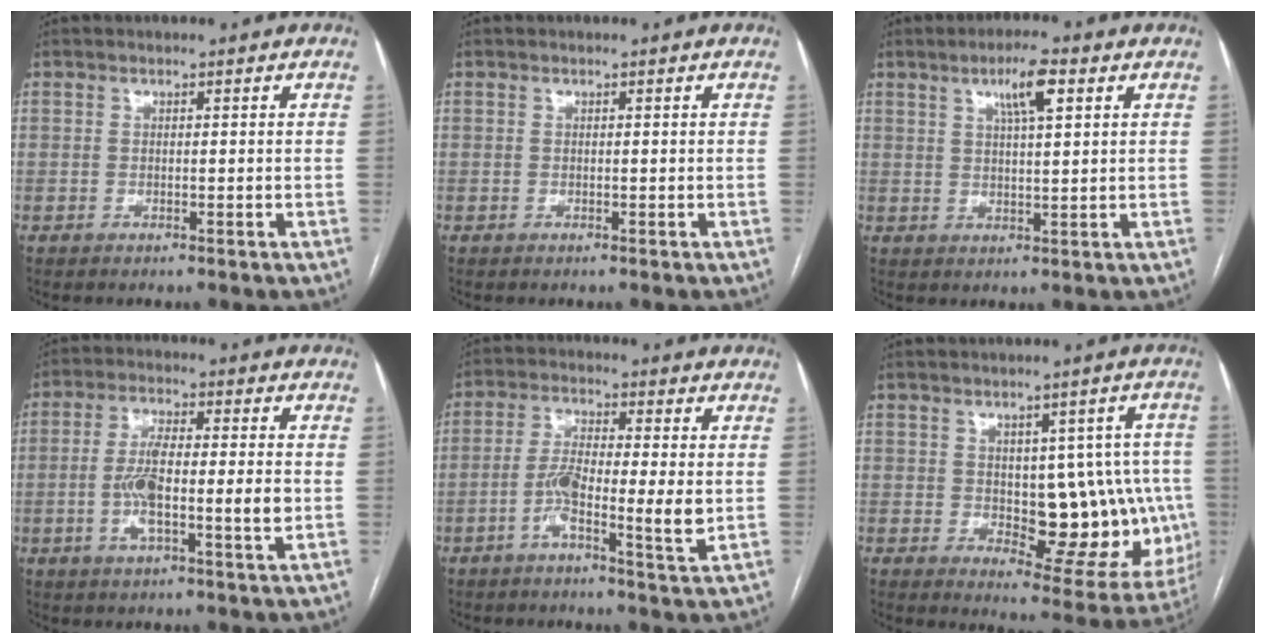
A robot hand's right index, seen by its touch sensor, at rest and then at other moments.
{"total": 0.0}
{"total": 5.7, "force": [2.8, 0.8, 4.9], "torque": [-0.089, 0.006, 0.047]}
{"total": 9.7, "force": [-1.3, 1.6, 9.4], "torque": [-0.173, 0.007, -0.025]}
{"total": 8.5, "force": [-1.7, 0.9, 8.2], "torque": [-0.149, -0.001, -0.037]}
{"total": 15.5, "force": [-0.5, 7.3, 13.7], "torque": [-0.146, 0.011, 0.014]}